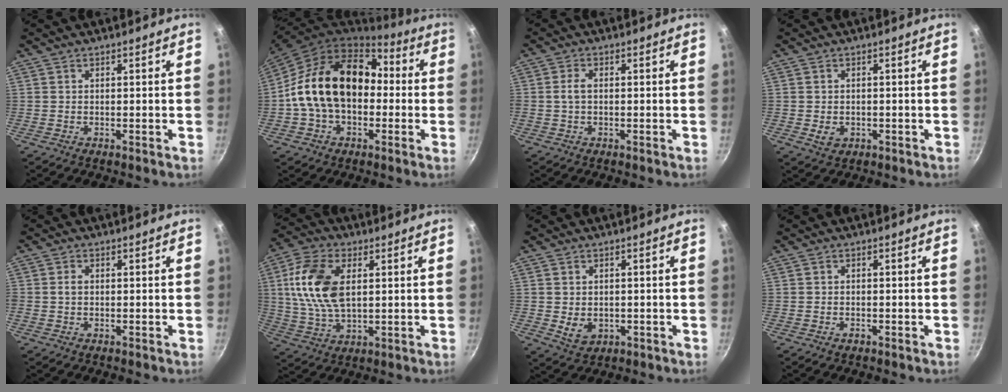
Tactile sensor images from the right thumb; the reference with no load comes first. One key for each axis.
{"total": 19.3, "fx": 0.0, "fy": 13.5, "fz": 13.7, "tx": -0.207, "ty": 0.049, "tz": -0.009}
{"total": 2.4, "fx": 0.0, "fy": 1.3, "fz": 2.0, "tx": -0.043, "ty": 0.008, "tz": -0.003}
{"total": 2.8, "fx": -0.6, "fy": 2.2, "fz": 1.5, "tx": -0.023, "ty": -0.002, "tz": -0.005}
{"total": 1.5, "fx": 0.0, "fy": 1.2, "fz": 1.0, "tx": -0.017, "ty": 0.007, "tz": -0.002}
{"total": 14.0, "fx": 2.8, "fy": 8.0, "fz": 11.1, "tx": -0.211, "ty": -0.001, "tz": 0.051}
{"total": 4.1, "fx": -0.4, "fy": 3.3, "fz": 2.5, "tx": -0.036, "ty": -0.008, "tz": 0.004}
{"total": 1.0, "fx": -0.7, "fy": 0.6, "fz": 0.5, "tx": -0.012, "ty": 0.003, "tz": -0.012}